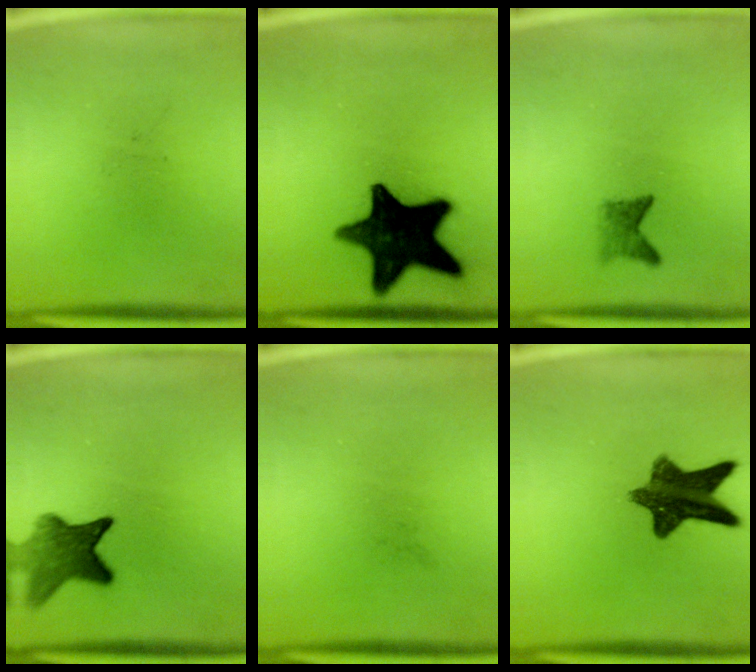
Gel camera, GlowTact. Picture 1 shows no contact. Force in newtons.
{"total": 18.4}
{"total": 2.0}
{"total": 7.1}
{"total": 0.0}
{"total": 10.9}